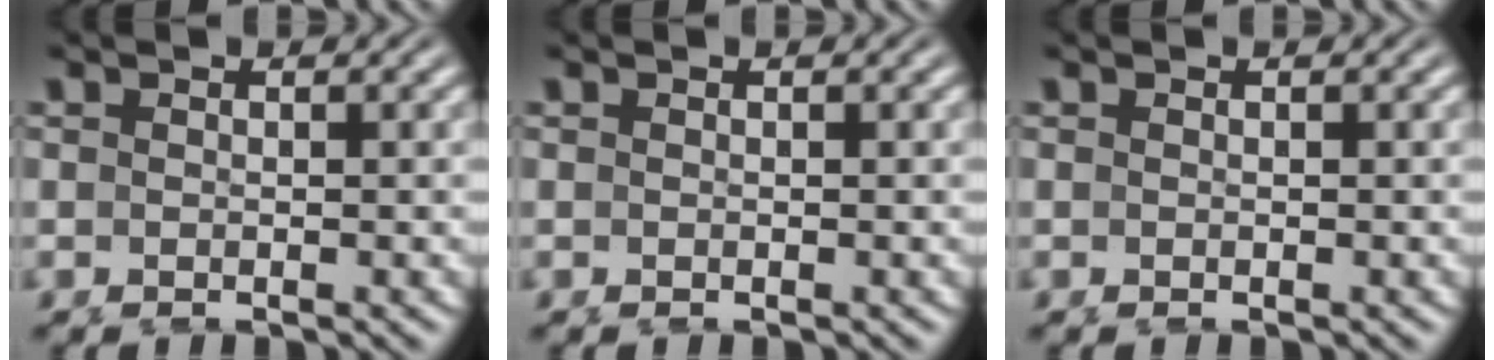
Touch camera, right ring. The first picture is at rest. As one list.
[{"total": 0.0}, {"total": 0.0}]